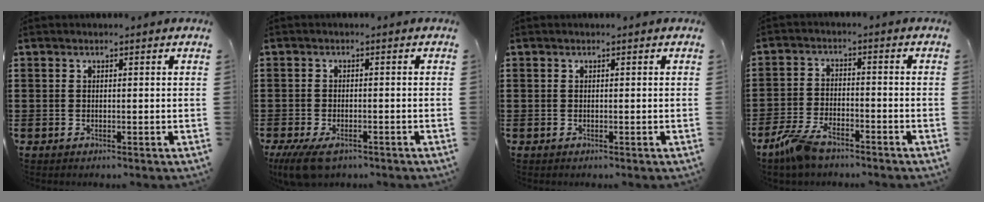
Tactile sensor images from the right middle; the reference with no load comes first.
{"total": 3.3, "force": [-2.6, 1.1, 1.7], "torque": [-0.050, -0.009, -0.053]}
{"total": 0.0}
{"total": 5.9, "force": [-4.6, 2.0, 3.2], "torque": [-0.084, -0.003, -0.092]}